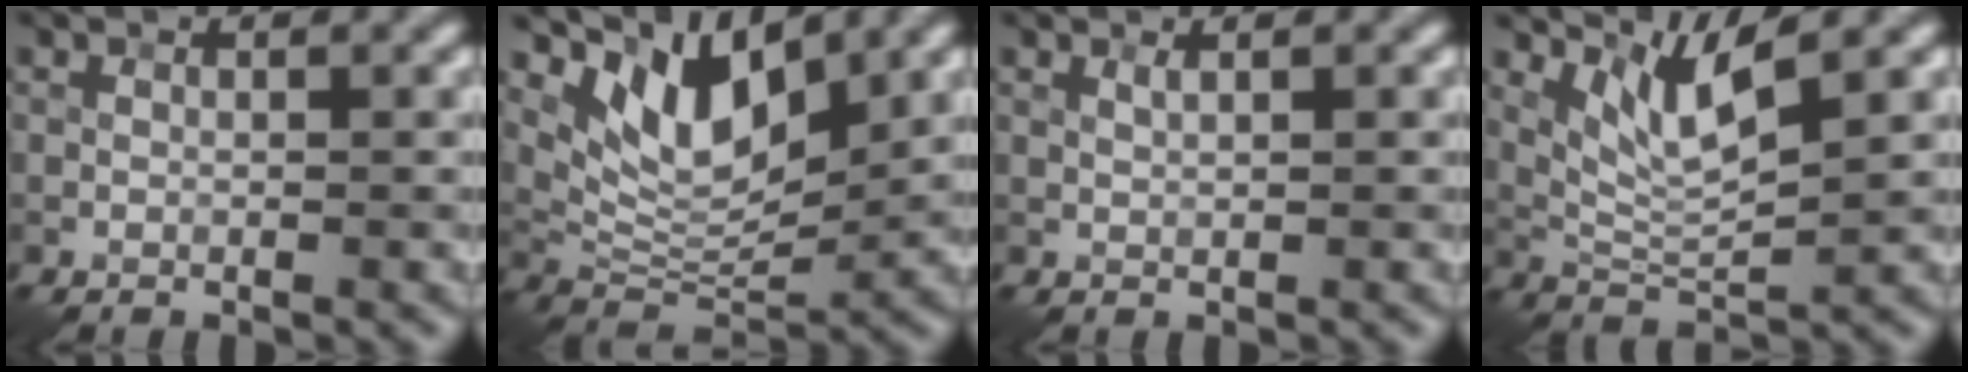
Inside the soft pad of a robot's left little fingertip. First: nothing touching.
{"total": 7.1, "force": [4.3, 3.1, 4.8], "torque": [-0.087, -0.010, 0.079]}
{"total": 0.6, "force": [0.4, 0.1, 0.4], "torque": [-0.010, 0.000, 0.009]}
{"total": 4.4, "force": [2.5, 0.9, 3.5], "torque": [-0.081, -0.009, 0.056]}